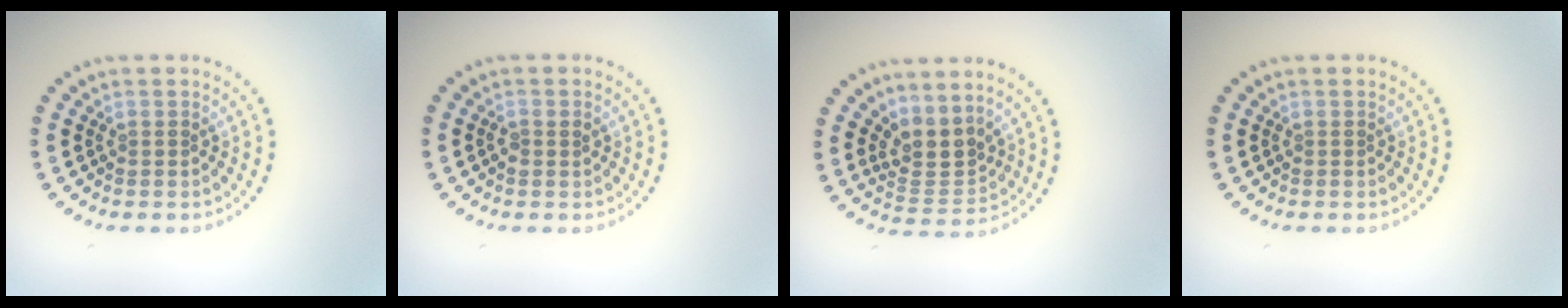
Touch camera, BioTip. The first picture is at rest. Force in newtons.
{"total": 0.9, "press": 0.8, "slide": 0.2}
{"total": 3.3, "press": 2.4, "slide": 2.2}
{"total": 0.0}